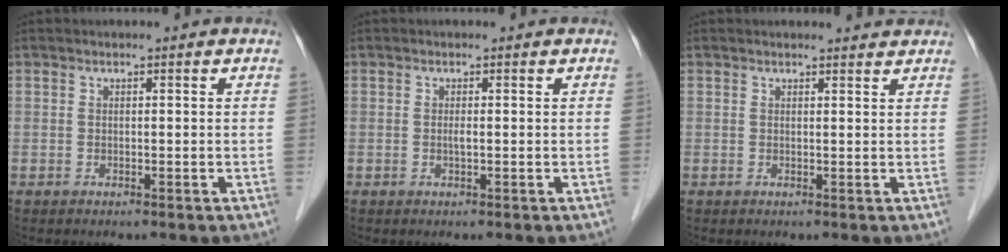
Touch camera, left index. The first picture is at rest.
{"total": 0.6, "force": [-0.1, 0.0, 0.6], "torque": [-0.014, -0.002, -0.002]}
{"total": 2.3, "force": [2.3, 0.2, 0.1], "torque": [-0.009, -0.002, 0.023]}